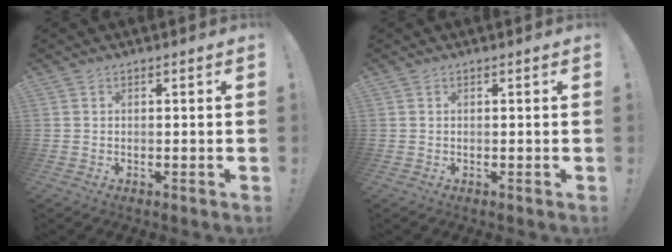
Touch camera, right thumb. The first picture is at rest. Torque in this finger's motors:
{"motor_torque": [-0.11, -0.02, -0.17, 0.12, 0.03]}